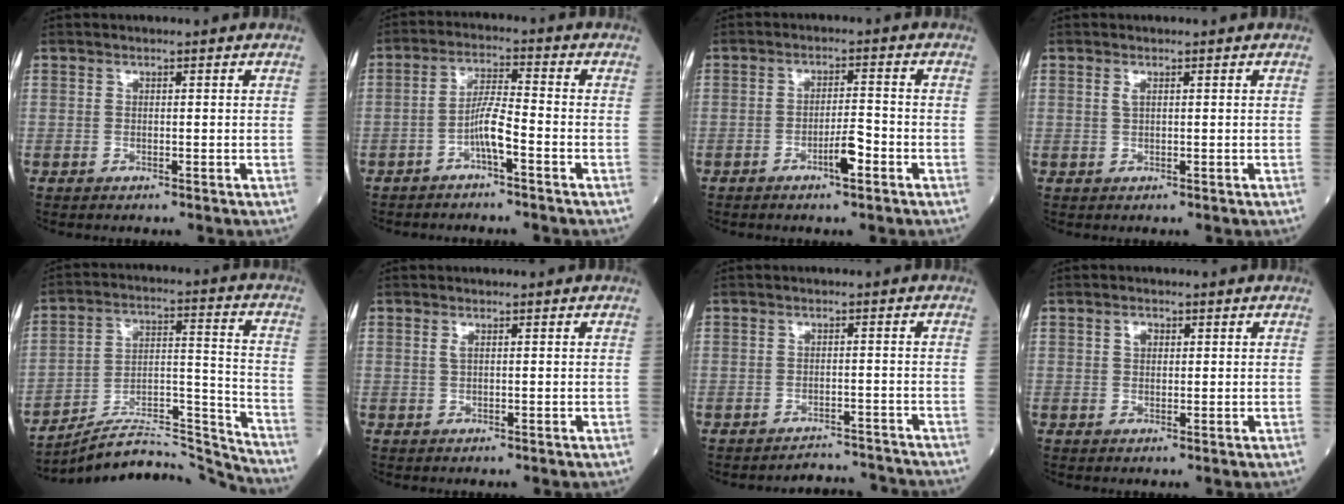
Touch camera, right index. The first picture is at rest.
{"total": 4.8, "force": [-2.5, 0.1, 4.1], "torque": [-0.080, 0.010, -0.049]}
{"total": 3.8, "force": [-2.0, 0.4, 3.2], "torque": [-0.054, 0.001, -0.036]}
{"total": 0.8, "force": [0.4, 0.2, 0.7], "torque": [-0.019, 0.000, 0.007]}
{"total": 16.8, "force": [-16.7, -1.0, 2.0], "torque": [-0.027, 0.048, -0.271]}
{"total": 0.8, "force": [0.3, 0.2, 0.7], "torque": [-0.021, -0.001, 0.006]}
{"total": 5.1, "force": [-5.0, -0.1, -1.1], "torque": [0.020, 0.008, -0.068]}
{"total": 1.6, "force": [0.6, 1.1, 1.0], "torque": [-0.016, 0.002, 0.009]}